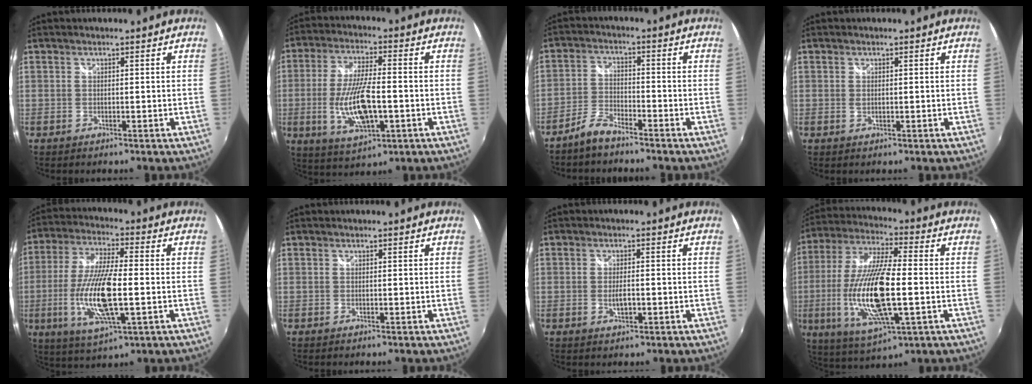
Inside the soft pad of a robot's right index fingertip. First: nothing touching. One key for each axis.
{"total": 13.2, "fx": -3.0, "fy": 4.7, "fz": 12.0, "tx": -0.239, "ty": -0.013, "tz": -0.048}
{"total": 4.8, "fx": -4.1, "fy": 1.2, "fz": 2.2, "tx": -0.059, "ty": 0.006, "tz": -0.085}
{"total": 0.8, "fx": -0.1, "fy": 0.5, "fz": 0.6, "tx": -0.014, "ty": -0.002, "tz": -0.001}
{"total": 16.1, "fx": -3.2, "fy": 4.3, "fz": 15.2, "tx": -0.311, "ty": -0.016, "tz": -0.058}
{"total": 0.0}
{"total": 2.8, "fx": -0.7, "fy": 1.1, "fz": 2.4, "tx": -0.043, "ty": -0.005, "tz": -0.010}
{"total": 19.6, "fx": -3.5, "fy": 5.4, "fz": 18.5, "tx": -0.376, "ty": -0.018, "tz": -0.059}